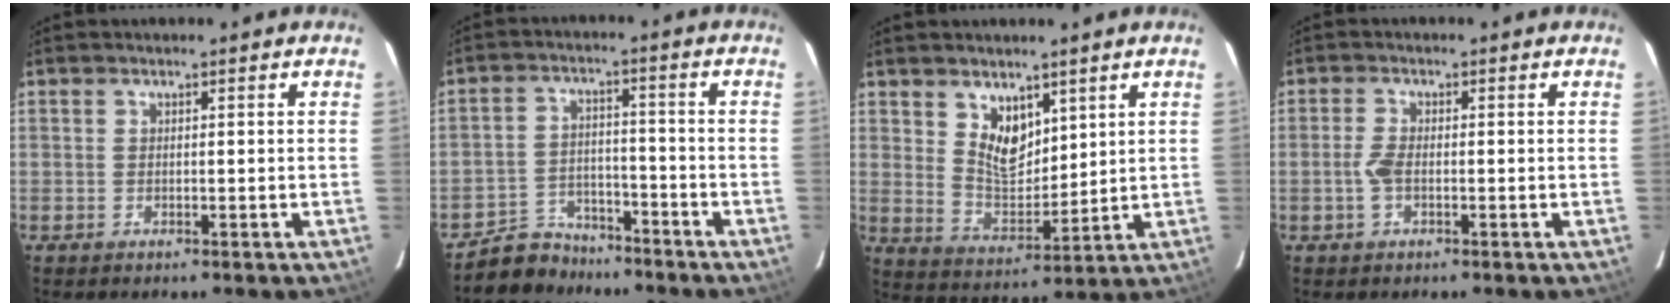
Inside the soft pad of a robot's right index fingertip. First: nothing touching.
{"total": 8.0, "force": [-6.9, 4.0, 0.6], "torque": [-0.036, 0.014, -0.112]}
{"total": 7.7, "force": [4.3, 4.5, 4.5], "torque": [-0.071, -0.002, 0.089]}
{"total": 2.9, "force": [-0.8, 1.4, 2.5], "torque": [-0.059, 0.002, -0.016]}